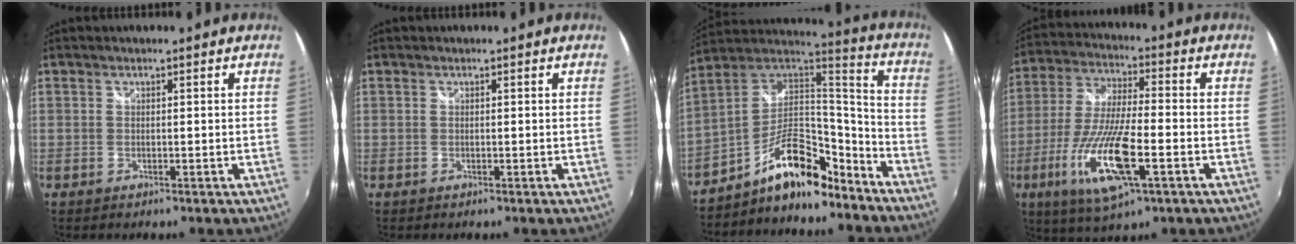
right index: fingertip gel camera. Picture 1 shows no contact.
{"total": 0.0}
{"total": 15.8, "force": [-10.6, 6.2, 9.9], "torque": [-0.191, 0.030, -0.180]}
{"total": 16.7, "force": [-6.2, 4.0, 15.0], "torque": [-0.314, -0.028, -0.117]}